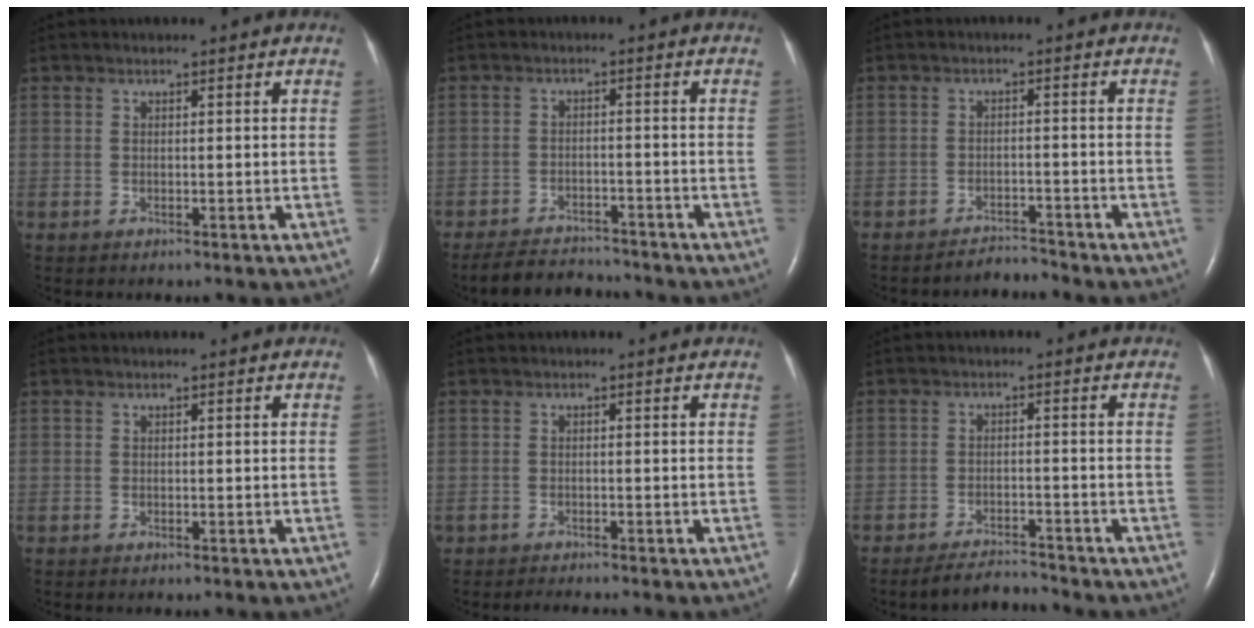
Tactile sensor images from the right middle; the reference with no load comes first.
{"total": 7.1, "force": [-6.8, 1.5, 1.3], "torque": [-0.024, -0.006, -0.108]}
{"total": 2.5, "force": [-2.5, -0.2, -0.5], "torque": [0.011, -0.011, -0.039]}
{"total": 0.0}
{"total": 1.3, "force": [-1.2, 0.0, 0.2], "torque": [-0.011, -0.006, -0.021]}
{"total": 3.3, "force": [-3.2, 0.4, 0.0], "torque": [-0.002, -0.010, -0.054]}